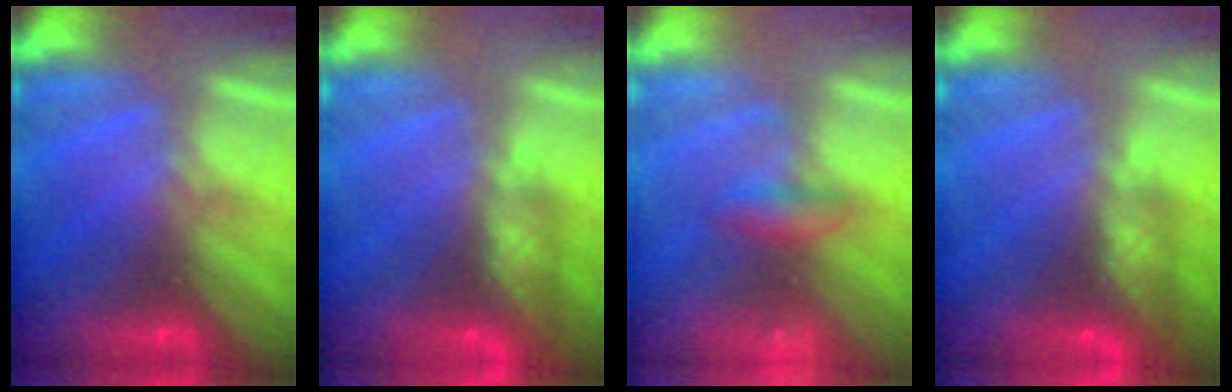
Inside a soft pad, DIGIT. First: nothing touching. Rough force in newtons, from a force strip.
{"total": 7.8}
{"total": 2.1}
{"total": 7.8}